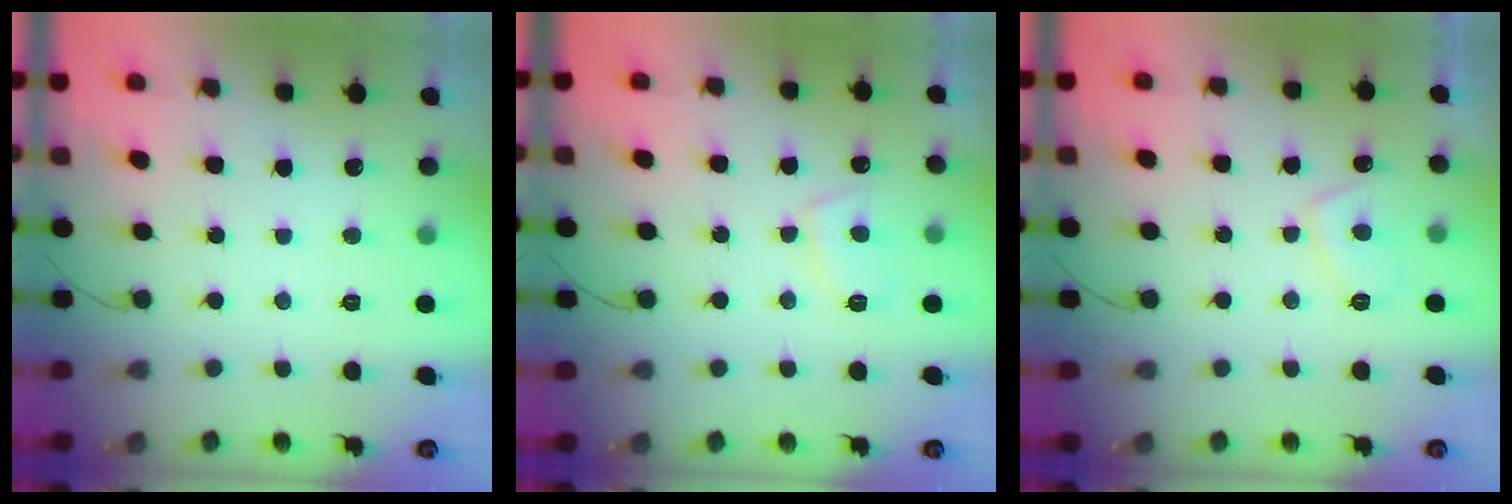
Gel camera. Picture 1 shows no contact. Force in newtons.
{"total": 5.4, "press": 5.4, "slide": 0.9}
{"total": 3.9, "press": 3.8, "slide": 1.0}